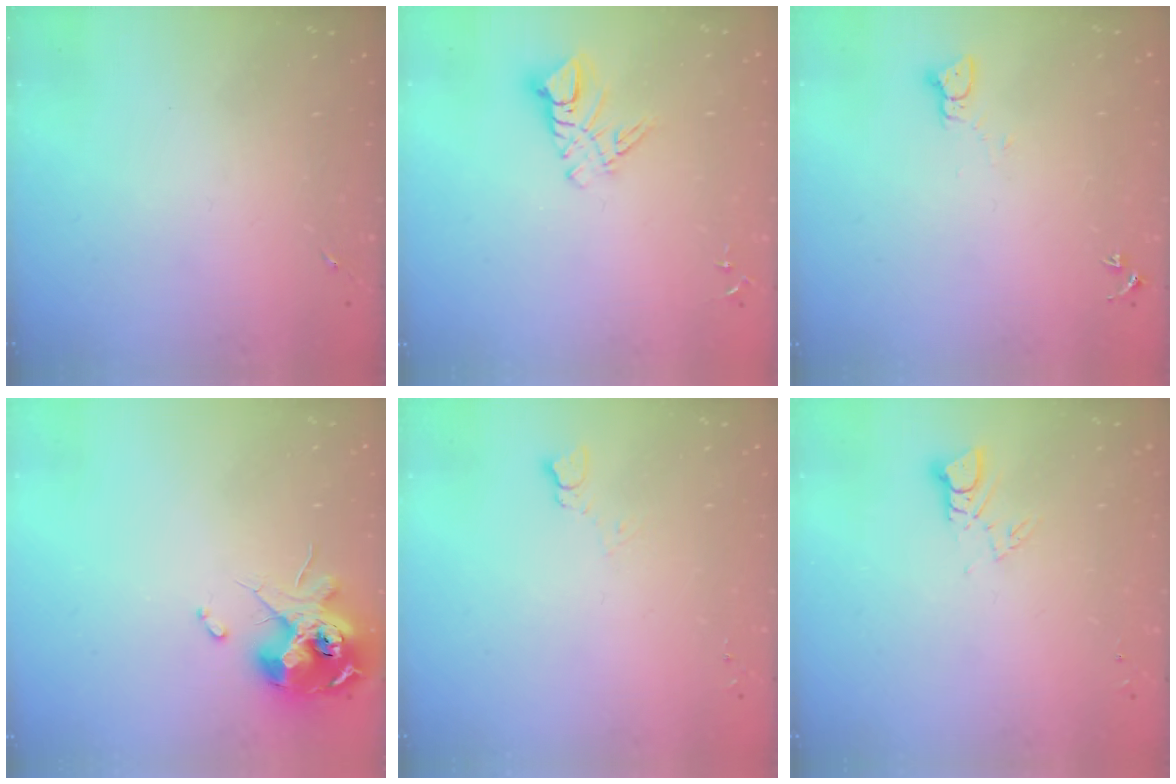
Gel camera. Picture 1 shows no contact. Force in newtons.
{"total": 8.9, "press": 8.8, "slide": 0.9}
{"total": 2.2, "press": 2.2, "slide": 0.2}
{"total": 13.2, "press": 13.1, "slide": 1.8}
{"total": 3.8, "press": 3.8, "slide": 0.3}
{"total": 3.6, "press": 3.6, "slide": 0.2}